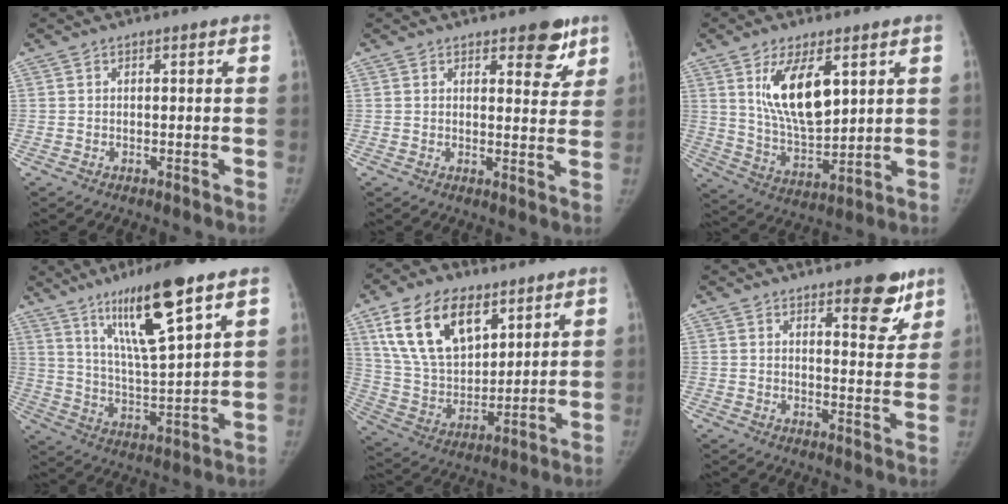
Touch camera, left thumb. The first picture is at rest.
{"total": 6.2, "force": [4.1, 2.8, 3.8], "torque": [-0.013, -0.022, 0.049]}
{"total": 13.4, "force": [5.2, 5.9, 10.8], "torque": [-0.170, -0.033, 0.107]}
{"total": 16.3, "force": [9.5, 2.3, 13.1], "torque": [-0.221, -0.052, 0.175]}
{"total": 18.8, "force": [9.8, 10.6, 12.1], "torque": [-0.185, -0.035, 0.190]}
{"total": 8.5, "force": [5.5, 3.2, 5.6], "torque": [-0.039, -0.033, 0.072]}